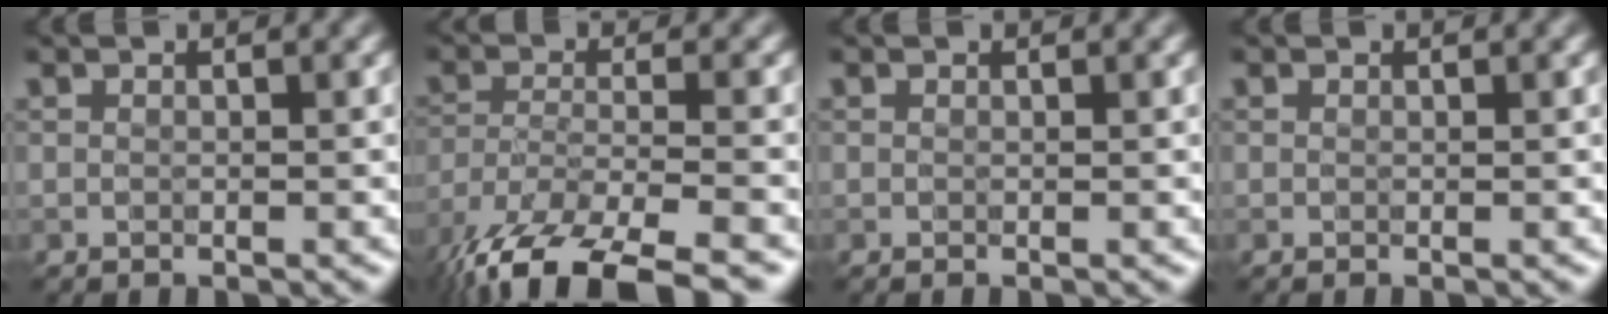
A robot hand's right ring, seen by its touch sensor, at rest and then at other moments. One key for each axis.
{"total": 12.9, "fx": -9.7, "fy": 4.2, "fz": 7.5, "tx": -0.164, "ty": -0.046, "tz": -0.143}
{"total": 0.0}
{"total": 0.0}